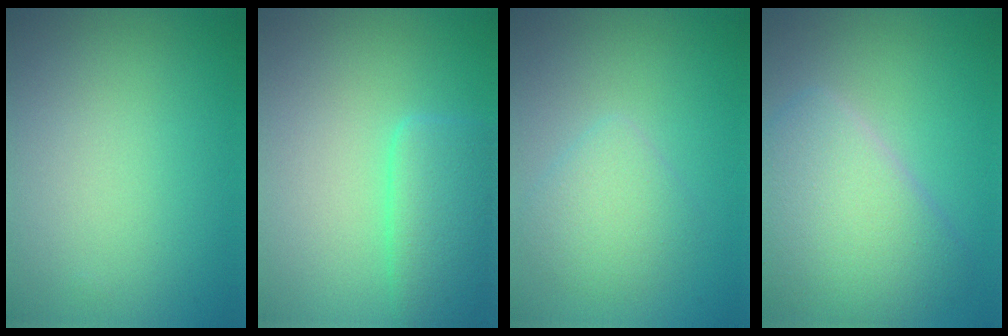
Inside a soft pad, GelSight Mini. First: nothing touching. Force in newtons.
{"total": 3.9, "press": 3.8, "slide": 0.3}
{"total": 2.6, "press": 2.5, "slide": 0.1}
{"total": 6.7, "press": 6.7, "slide": 0.3}